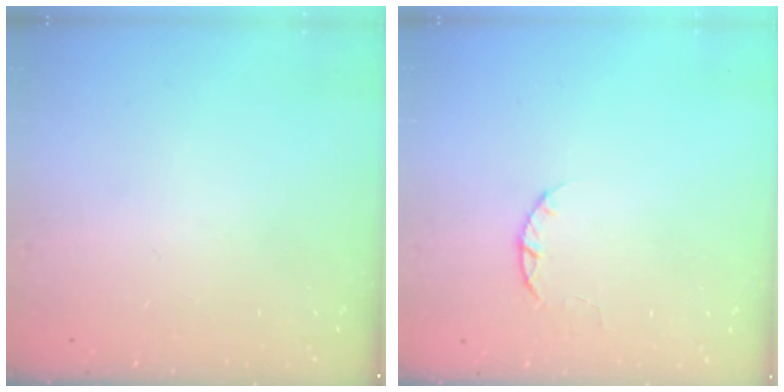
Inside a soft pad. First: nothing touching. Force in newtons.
{"total": 2.5, "press": 2.4, "slide": 0.4}